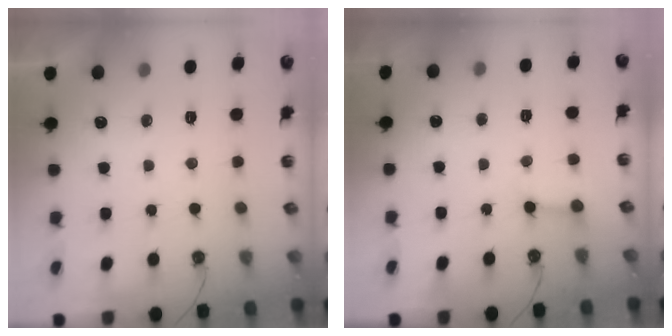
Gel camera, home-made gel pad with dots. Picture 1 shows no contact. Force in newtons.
{"total": 3.5, "press": 3.4, "slide": 0.5}